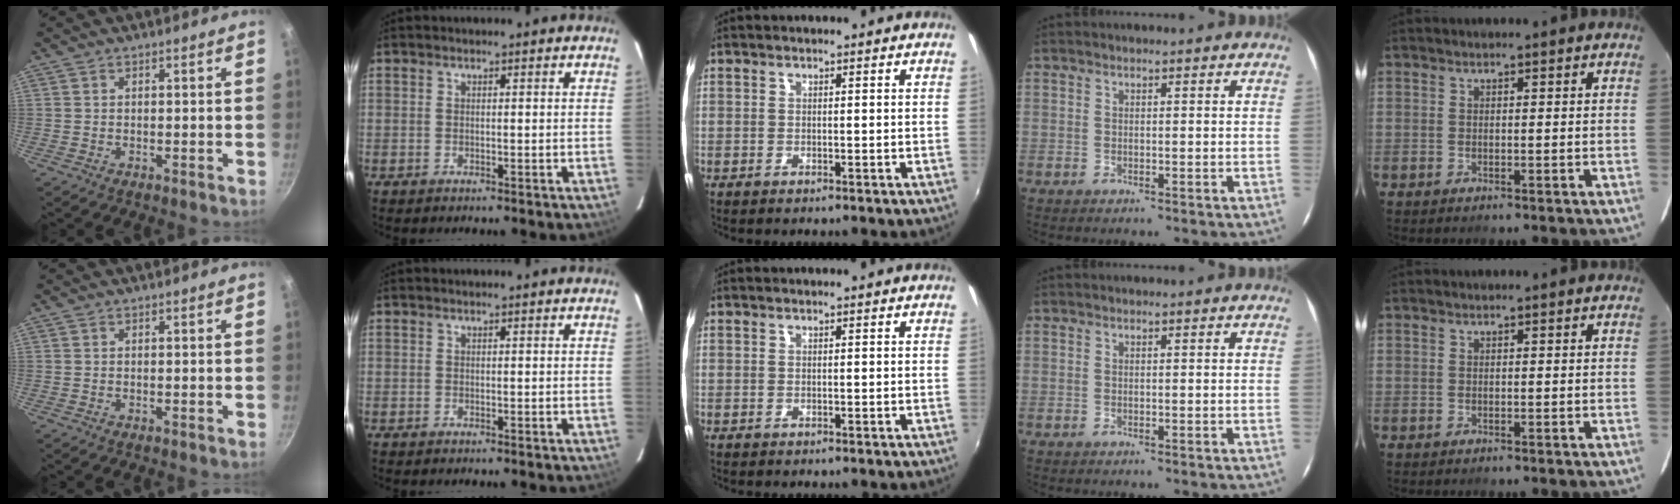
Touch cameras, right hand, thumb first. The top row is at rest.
{}